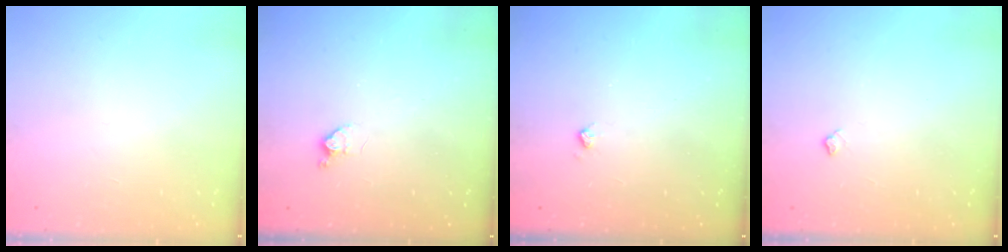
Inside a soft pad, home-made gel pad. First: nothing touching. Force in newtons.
{"total": 6.4, "press": 6.4, "slide": 0.7}
{"total": 3.4, "press": 3.3, "slide": 0.7}
{"total": 4.4, "press": 4.3, "slide": 0.7}